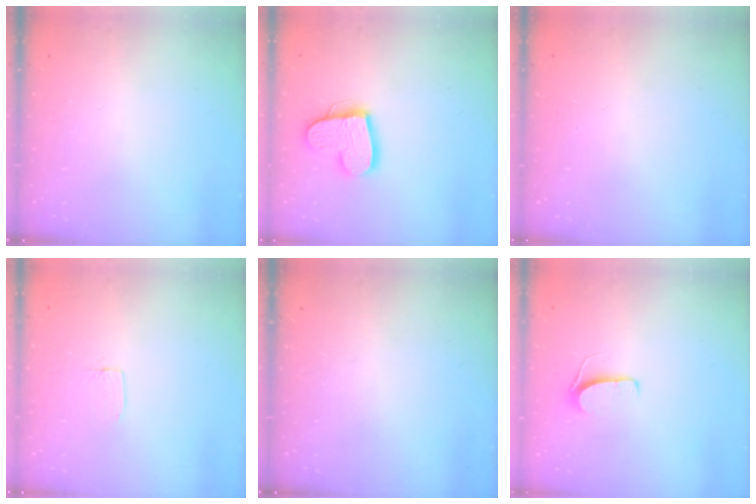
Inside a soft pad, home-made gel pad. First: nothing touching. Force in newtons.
{"total": 14.4, "press": 14.3, "slide": 1.3}
{"total": 0.0}
{"total": 2.0, "press": 2.0, "slide": 0.0}
{"total": 0.0}
{"total": 5.9, "press": 5.9, "slide": 0.4}